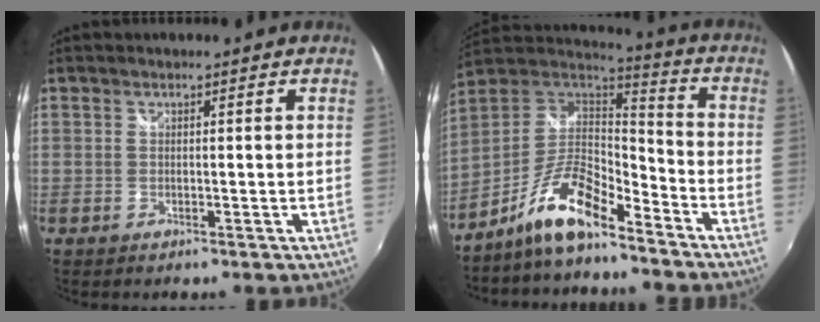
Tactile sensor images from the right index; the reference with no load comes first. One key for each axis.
{"total": 12.7, "fx": -8.9, "fy": 3.2, "fz": 8.4, "tx": -0.176, "ty": 0.007, "tz": -0.171}